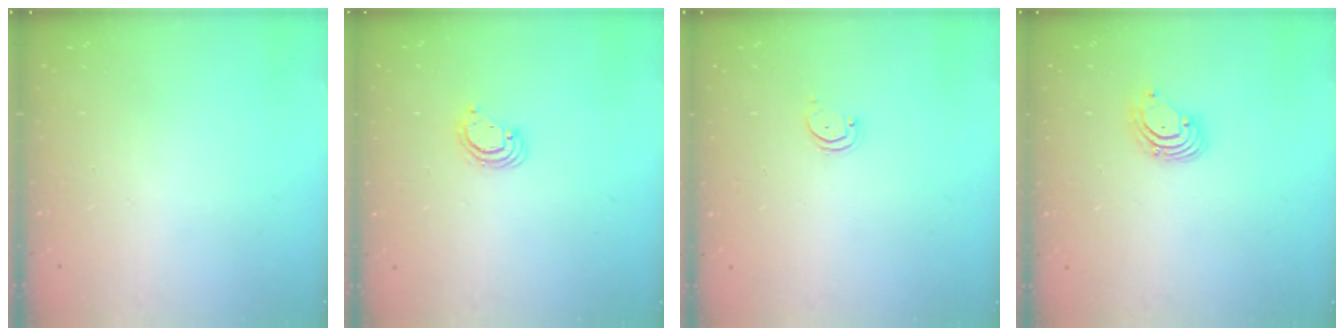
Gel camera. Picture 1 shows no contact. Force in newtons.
{"total": 3.9, "press": 3.8, "slide": 0.4}
{"total": 1.5, "press": 1.5, "slide": 0.1}
{"total": 2.7, "press": 2.7, "slide": 0.3}